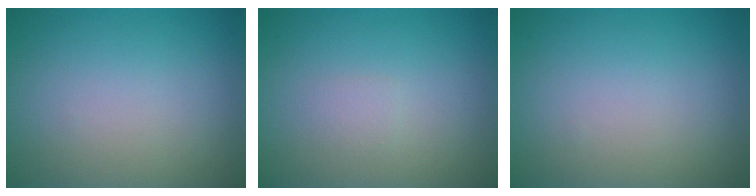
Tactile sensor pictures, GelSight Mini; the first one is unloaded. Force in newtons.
{"total": 0.8, "press": 0.8, "slide": 0.1}
{"total": 0.0}